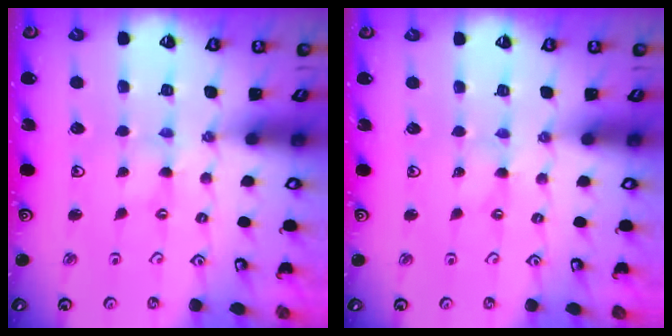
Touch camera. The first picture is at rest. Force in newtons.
{"total": 0.6, "press": 0.6, "slide": 0.2}